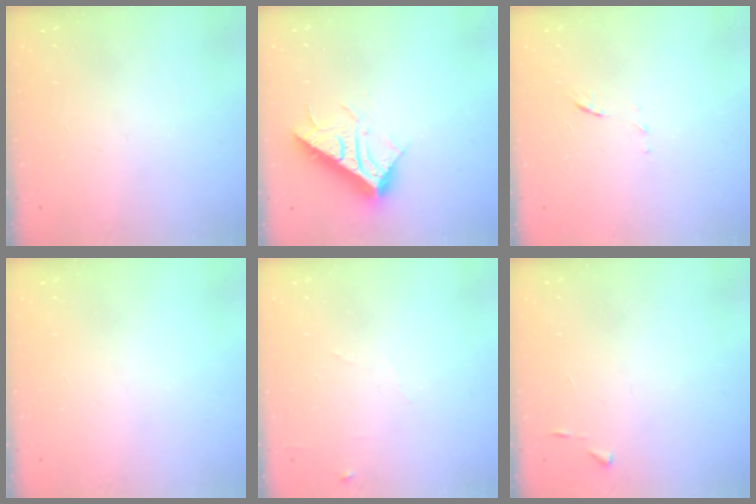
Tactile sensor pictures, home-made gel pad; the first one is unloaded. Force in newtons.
{"total": 16.3, "press": 16.3, "slide": 0.3}
{"total": 5.0, "press": 5.0, "slide": 0.6}
{"total": 0.0}
{"total": 4.6, "press": 4.6, "slide": 0.6}
{"total": 2.7, "press": 2.7, "slide": 0.3}